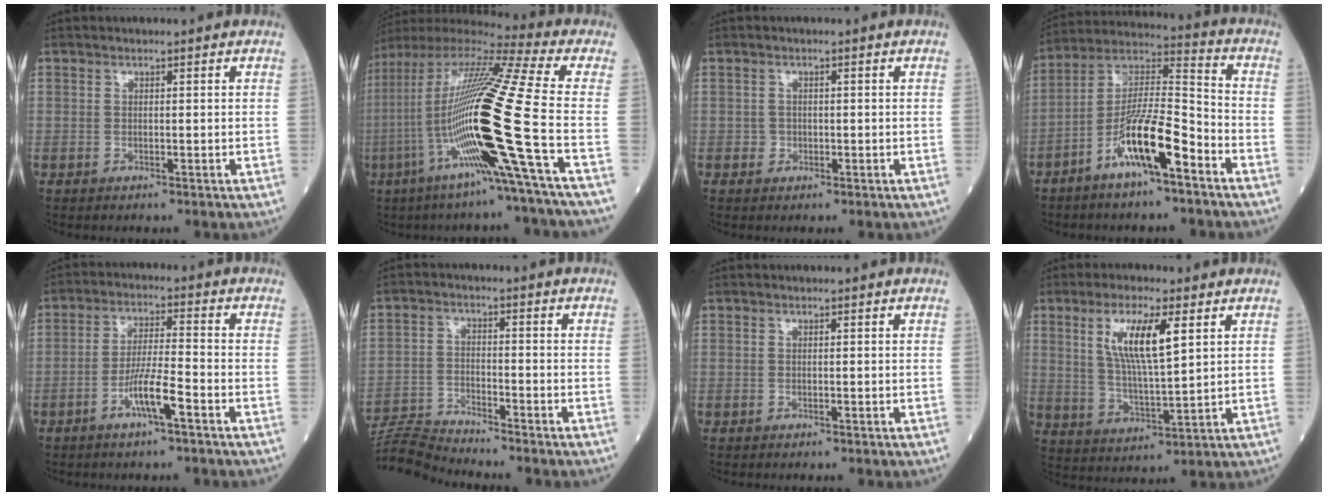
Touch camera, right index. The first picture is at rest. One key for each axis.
{"total": 23.8, "fx": -6.5, "fy": -1.8, "fz": 22.9, "tx": -0.449, "ty": -0.027, "tz": -0.142}
{"total": 1.0, "fx": -0.3, "fy": 1.0, "fz": 0.1, "tx": 0.003, "ty": 0.006, "tz": -0.007}
{"total": 12.7, "fx": -6.8, "fy": 1.8, "fz": 10.6, "tx": -0.200, "ty": 0.006, "tz": -0.125}
{"total": 6.1, "fx": -3.2, "fy": 0.2, "fz": 5.2, "tx": -0.102, "ty": 0.004, "tz": -0.060}
{"total": 6.3, "fx": -6.2, "fy": -1.3, "fz": -0.5, "tx": -0.003, "ty": -0.010, "tz": -0.119}
{"total": 0.0}
{"total": 9.7, "fx": 3.8, "fy": 1.6, "fz": 8.8, "tx": -0.172, "ty": 0.001, "tz": 0.074}